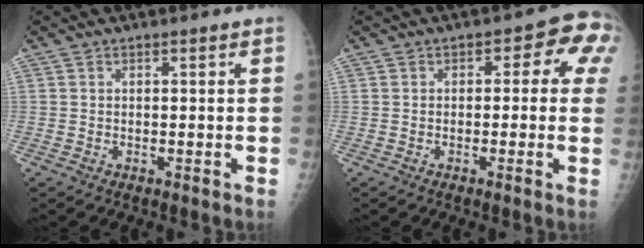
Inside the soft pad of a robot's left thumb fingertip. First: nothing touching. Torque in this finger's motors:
{"motor_torque": [-0.13, 0.05, 0.02, -0.10, 0.06]}